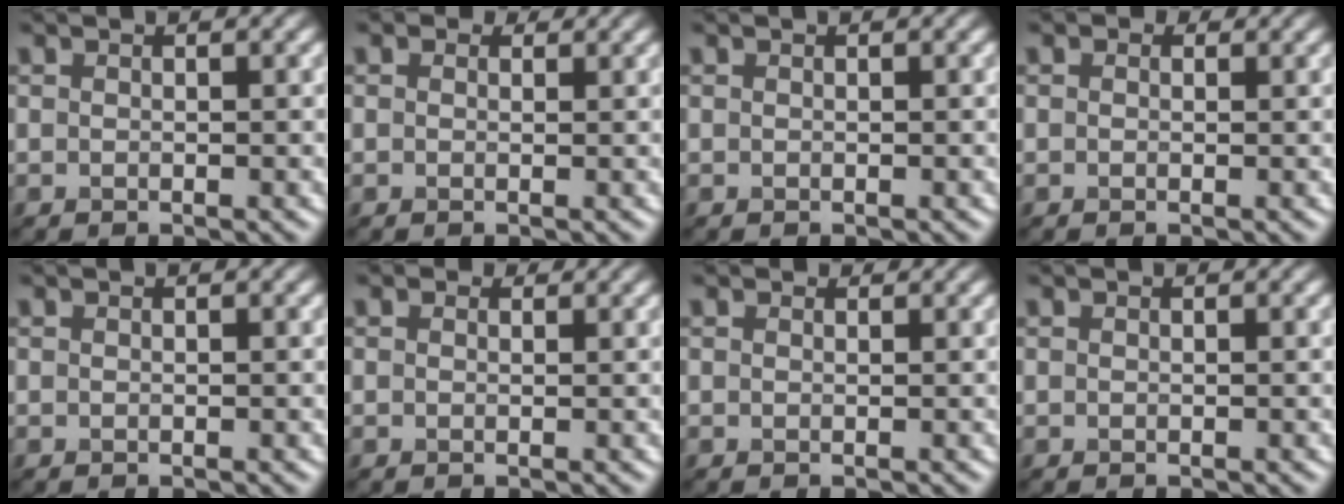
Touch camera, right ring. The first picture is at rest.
{"total": 1.4, "force": [0.9, 0.9, 0.6], "torque": [-0.012, 0.011, -0.003]}
{"total": 0.0}
{"total": 1.1, "force": [0.6, 0.8, 0.6], "torque": [-0.008, 0.009, -0.005]}
{"total": 0.0}
{"total": 1.1, "force": [0.7, 0.7, 0.5], "torque": [-0.010, 0.009, -0.003]}
{"total": 0.7, "force": [0.6, 0.3, 0.3], "torque": [-0.009, 0.005, -0.004]}
{"total": 0.0}